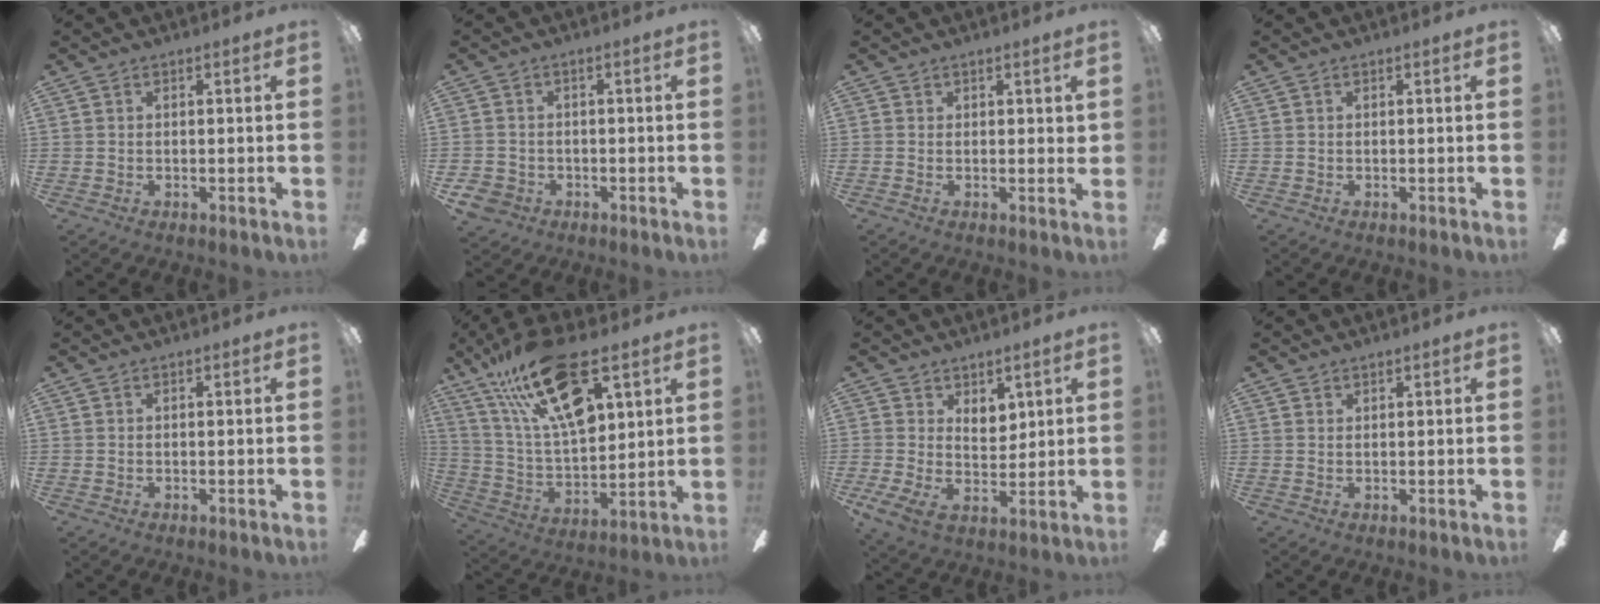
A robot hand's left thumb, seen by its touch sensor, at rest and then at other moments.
{"total": 4.2, "force": [-1.8, 3.6, 0.9], "torque": [-0.038, 0.009, -0.037]}
{"total": 1.1, "force": [0.6, 0.3, 0.9], "torque": [-0.008, -0.004, 0.010]}
{"total": 0.0}
{"total": 0.0}
{"total": 24.4, "force": [13.8, 9.5, 17.7], "torque": [-0.332, -0.062, 0.231]}
{"total": 8.4, "force": [3.7, 5.8, 4.8], "torque": [-0.077, -0.018, 0.068]}
{"total": 0.7, "force": [0.7, 0.1, 0.1], "torque": [-0.003, 0.001, 0.013]}